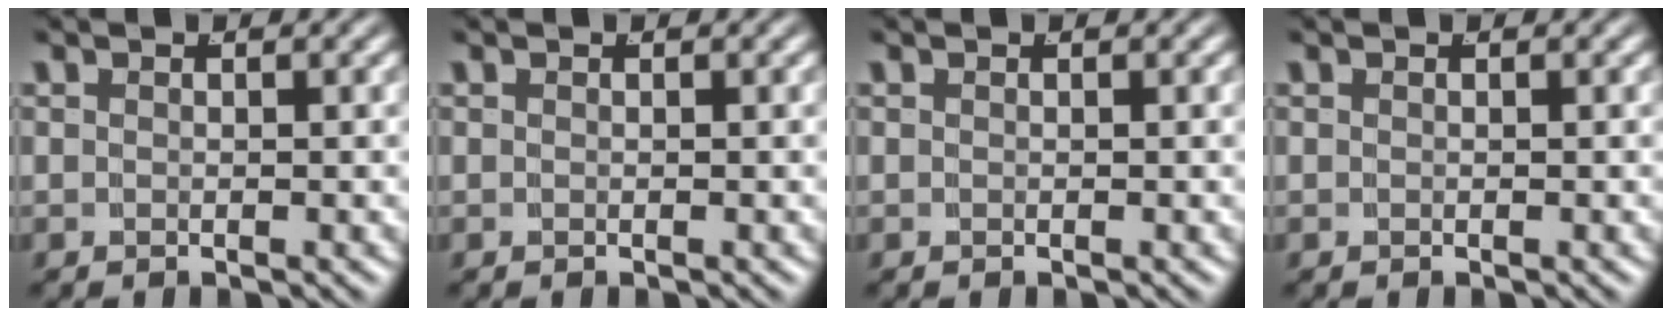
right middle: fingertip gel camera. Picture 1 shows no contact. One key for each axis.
{"total": 0.0}
{"total": 0.0}
{"total": 0.0}